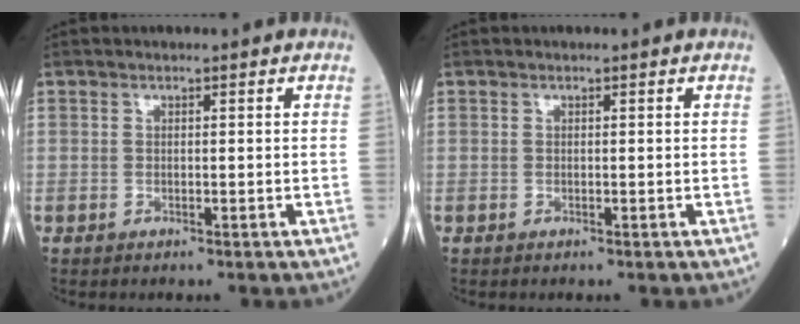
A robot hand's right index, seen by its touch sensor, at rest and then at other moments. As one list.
[{"total": 0.0}]